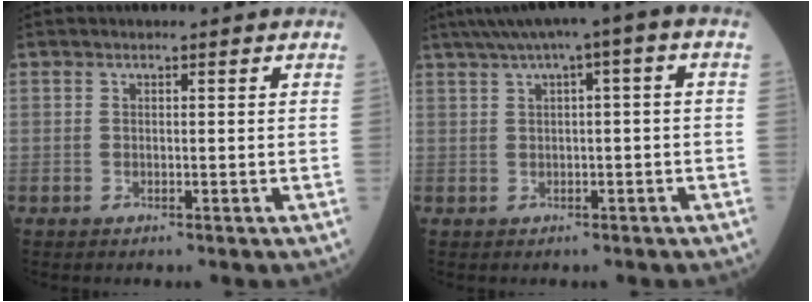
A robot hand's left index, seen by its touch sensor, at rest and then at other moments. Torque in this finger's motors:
{"motor_torque": [0.46, -0.46, 0.20, 0.07]}